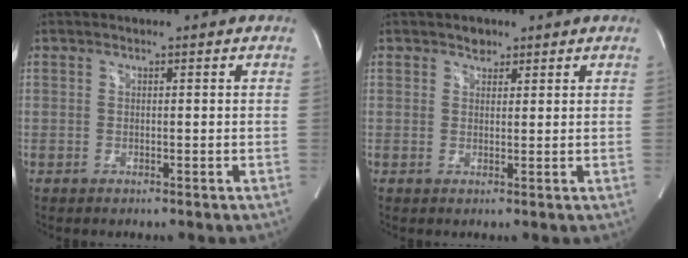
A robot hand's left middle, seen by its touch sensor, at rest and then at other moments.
{"total": 1.6, "force": [1.1, 1.1, 0.4], "torque": [-0.007, 0.000, 0.017]}